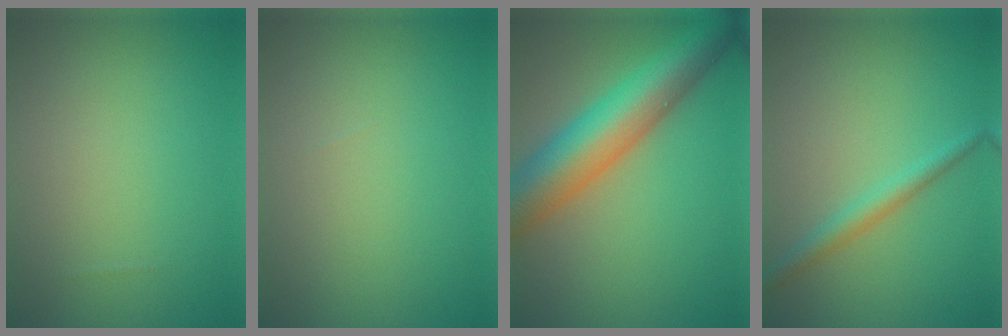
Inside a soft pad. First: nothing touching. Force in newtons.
{"total": 0.0}
{"total": 10.1, "press": 10.1, "slide": 0.3}
{"total": 2.1, "press": 2.1, "slide": 0.0}